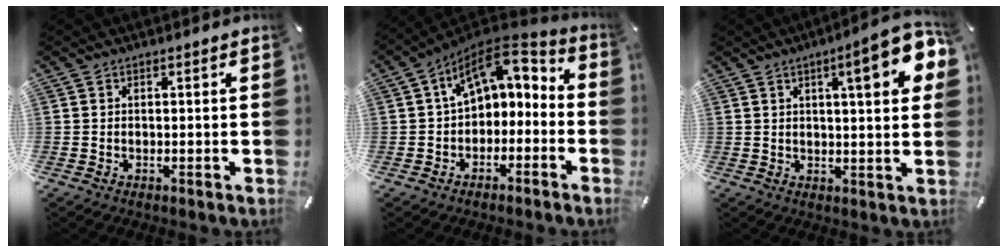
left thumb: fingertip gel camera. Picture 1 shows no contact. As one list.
[{"total": 10.4, "force": [3.4, 7.4, 6.4], "torque": [-0.099, -0.014, 0.066]}, {"total": 12.4, "force": [5.2, 3.0, 10.8], "torque": [-0.143, -0.021, 0.075]}]